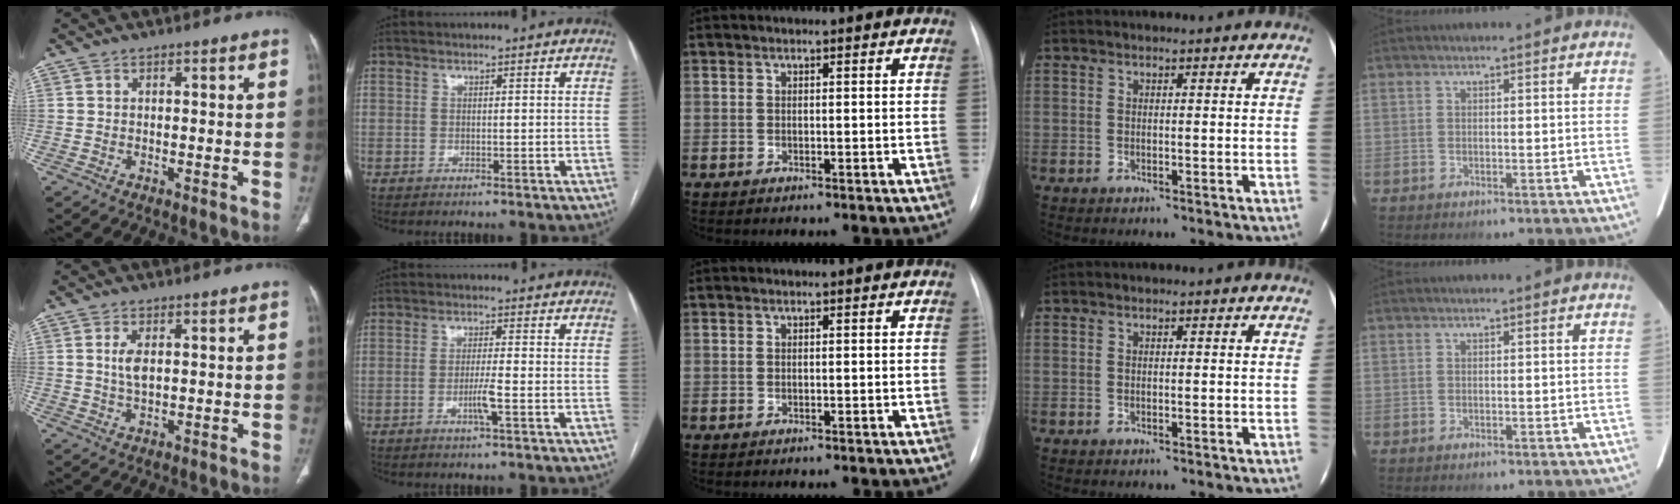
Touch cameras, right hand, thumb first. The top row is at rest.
{"thumb": {"total": 3.6, "force": [0.8, 1.6, 3.1], "torque": [-0.066, -0.004, 0.018]}, "index": {"total": 3.3, "force": [-1.3, -0.3, 3.0], "torque": [-0.058, -0.005, -0.026]}}